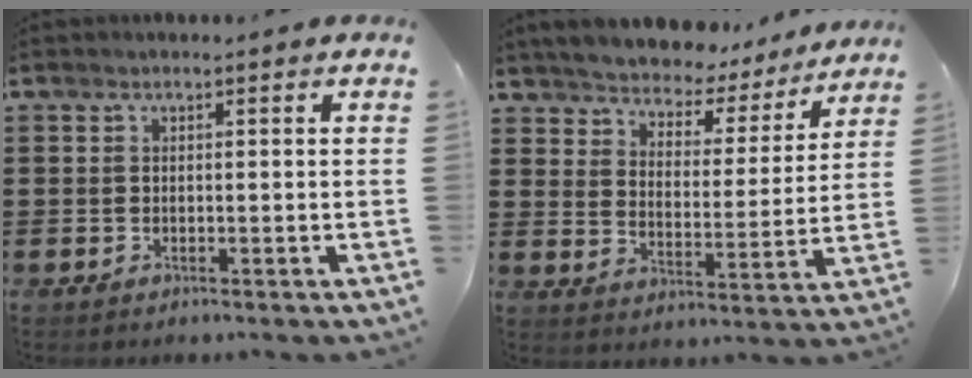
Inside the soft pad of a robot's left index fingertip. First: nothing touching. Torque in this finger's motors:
{"motor_torque": [2.14, 0.00, 1.05, 0.20]}